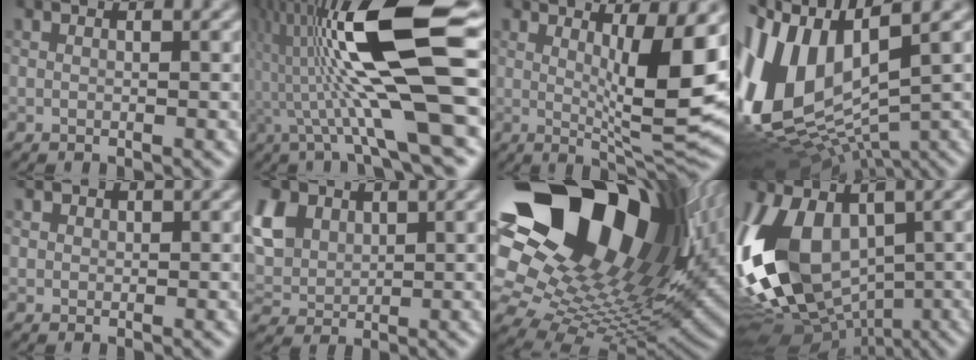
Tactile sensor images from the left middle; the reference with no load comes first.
{"total": 12.2, "force": [-1.0, 1.8, 12.0], "torque": [-0.222, 0.028, -0.014]}
{"total": 8.1, "force": [1.2, 1.8, 7.8], "torque": [-0.125, -0.016, 0.031]}
{"total": 13.6, "force": [1.5, 7.4, 11.3], "torque": [-0.261, 0.014, 0.032]}
{"total": 0.9, "force": [0.6, 0.7, 0.0], "torque": [-0.011, -0.003, 0.028]}
{"total": 4.5, "force": [1.8, 3.4, 2.4], "torque": [-0.082, 0.015, 0.038]}
{"total": 21.1, "force": [7.3, 13.1, 14.9], "torque": [-0.280, 0.015, 0.151]}
{"total": 12.7, "force": [-2.2, 7.4, 10.1], "torque": [-0.219, -0.003, -0.043]}